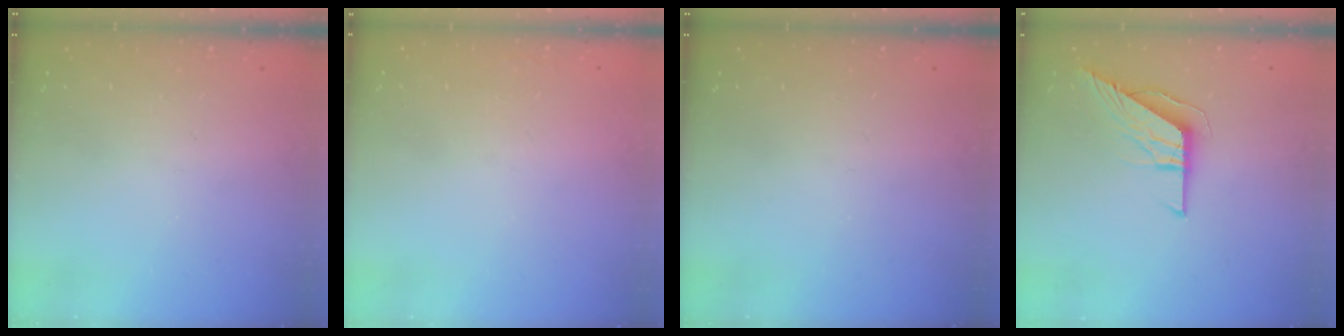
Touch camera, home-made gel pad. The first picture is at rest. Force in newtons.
{"total": 1.6, "press": 1.6, "slide": 0.0}
{"total": 0.0}
{"total": 9.4, "press": 9.4, "slide": 0.9}